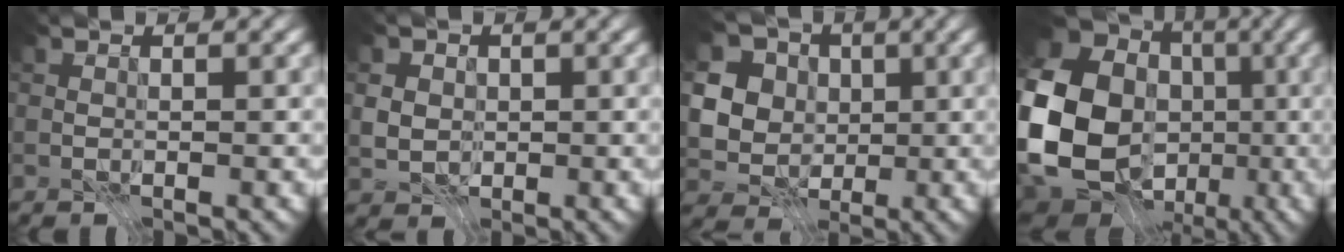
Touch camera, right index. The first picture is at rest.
{"total": 3.2, "force": [0.3, 2.8, 1.4], "torque": [-0.033, 0.004, 0.002]}
{"total": 9.3, "force": [1.0, 8.4, 4.0], "torque": [-0.089, 0.013, -0.010]}
{"total": 21.9, "force": [-2.1, 19.3, 10.1], "torque": [-0.225, -0.008, -0.080]}